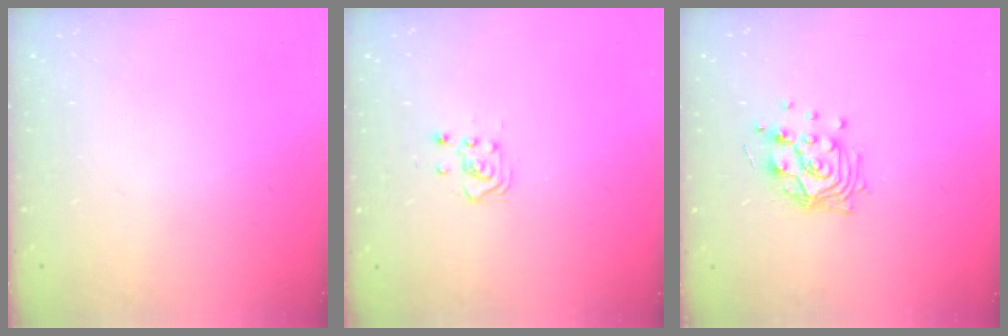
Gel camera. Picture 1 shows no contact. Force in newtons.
{"total": 3.6, "press": 3.6, "slide": 0.6}
{"total": 12.2, "press": 11.5, "slide": 4.1}